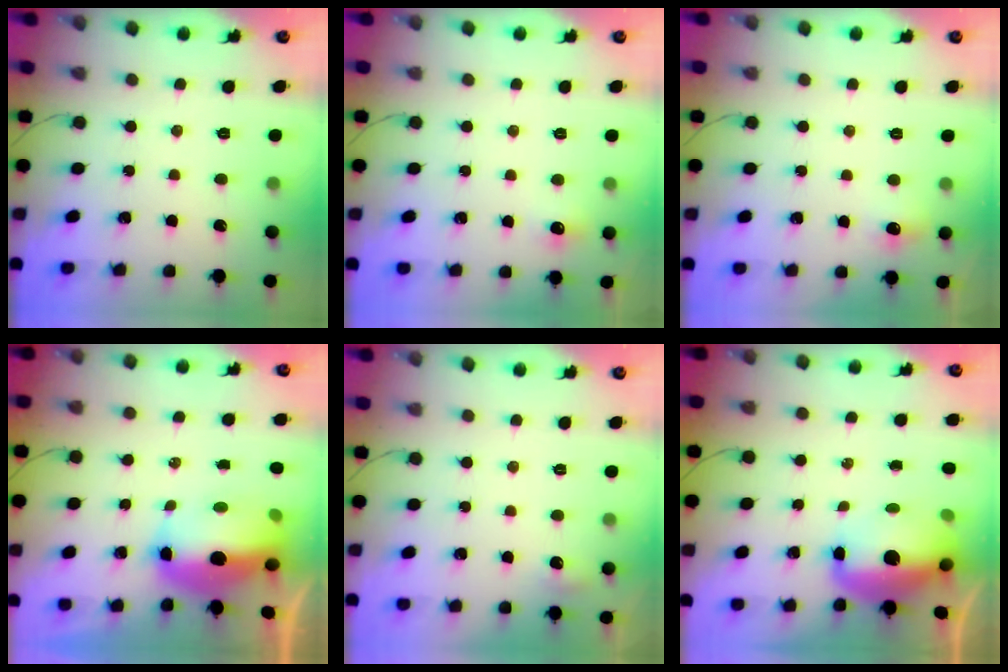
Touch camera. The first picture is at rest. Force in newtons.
{"total": 4.2, "press": 3.9, "slide": 1.7}
{"total": 5.7, "press": 5.4, "slide": 1.8}
{"total": 10.2, "press": 10.0, "slide": 2.2}
{"total": 4.2, "press": 4.0, "slide": 1.4}
{"total": 13.9, "press": 13.7, "slide": 2.7}